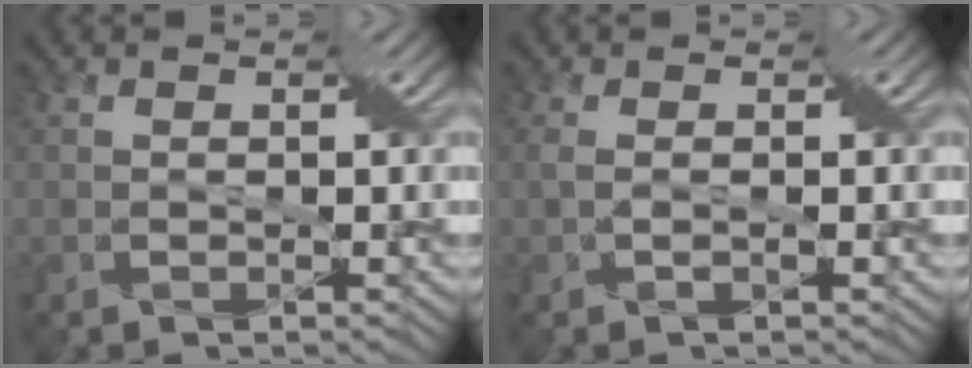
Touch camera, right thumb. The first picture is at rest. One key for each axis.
{"total": 1.7, "fx": -0.1, "fy": 0.5, "fz": 1.6, "tx": -0.037, "ty": -0.003, "tz": 0.000}